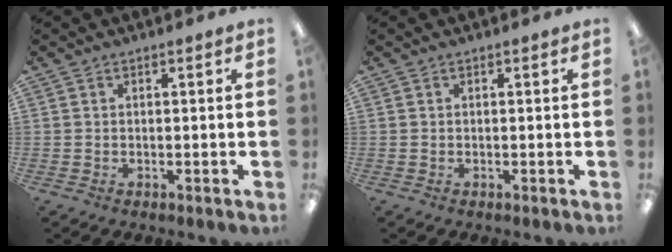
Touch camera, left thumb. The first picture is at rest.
{"total": 0.0}